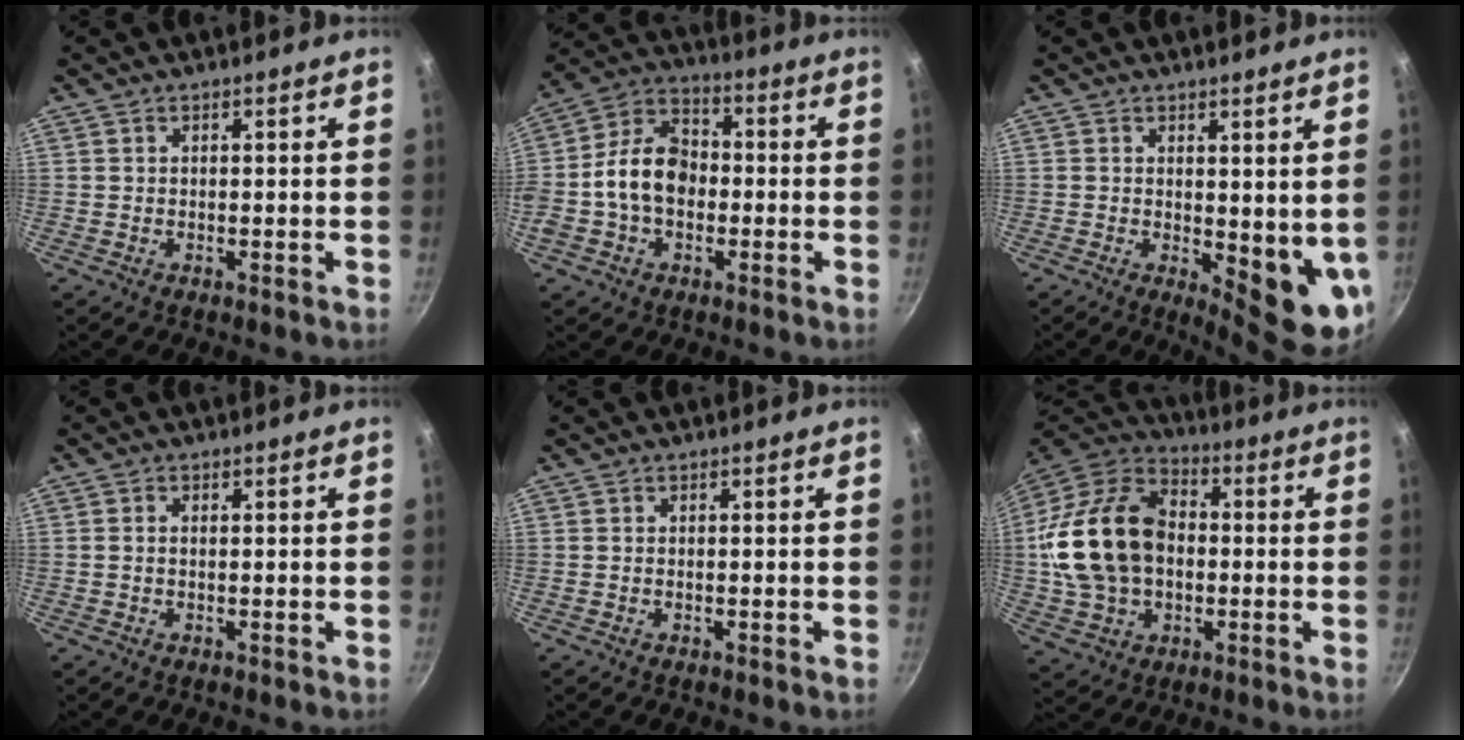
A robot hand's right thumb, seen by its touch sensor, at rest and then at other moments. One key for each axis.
{"total": 12.5, "fx": -1.5, "fy": 8.9, "fz": 8.6, "tx": -0.124, "ty": 0.036, "tz": -0.045}
{"total": 8.8, "fx": 0.9, "fy": 3.8, "fz": 7.9, "tx": -0.088, "ty": -0.024, "tz": 0.021}
{"total": 0.8, "fx": 0.0, "fy": 0.5, "fz": 0.7, "tx": -0.014, "ty": 0.003, "tz": -0.001}
{"total": 0.0}
{"total": 21.7, "fx": -0.2, "fy": 15.5, "fz": 15.1, "tx": -0.274, "ty": 0.035, "tz": -0.005}